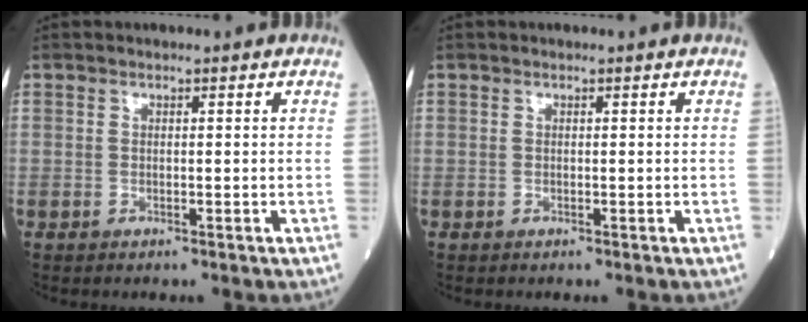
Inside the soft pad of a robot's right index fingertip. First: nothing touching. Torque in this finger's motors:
{"motor_torque": [0.06, 0.01, 0.00, -0.01]}